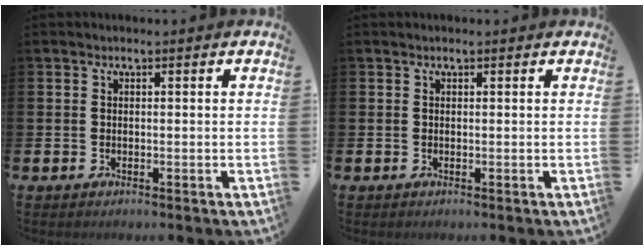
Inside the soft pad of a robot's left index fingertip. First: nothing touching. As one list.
[{"total": 0.0}]